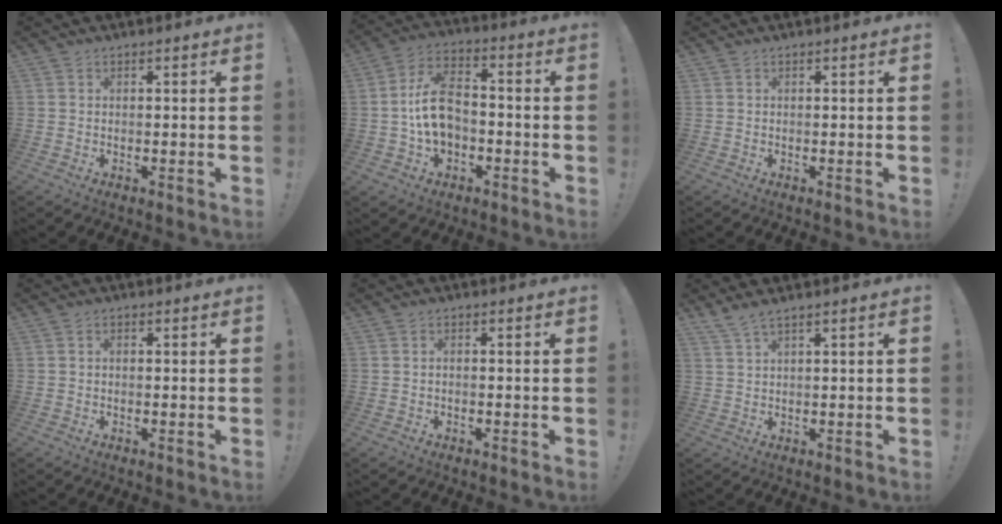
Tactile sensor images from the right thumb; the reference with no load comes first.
{"total": 12.4, "force": [-1.8, 8.5, 8.8], "torque": [-0.170, 0.020, -0.033]}
{"total": 0.0}
{"total": 0.7, "force": [-0.4, 0.5, 0.4], "torque": [-0.015, 0.004, -0.006]}
{"total": 0.9, "force": [-0.7, 0.3, 0.4], "torque": [-0.012, 0.004, -0.012]}
{"total": 2.9, "force": [2.2, 0.0, 1.9], "torque": [-0.045, -0.007, 0.040]}